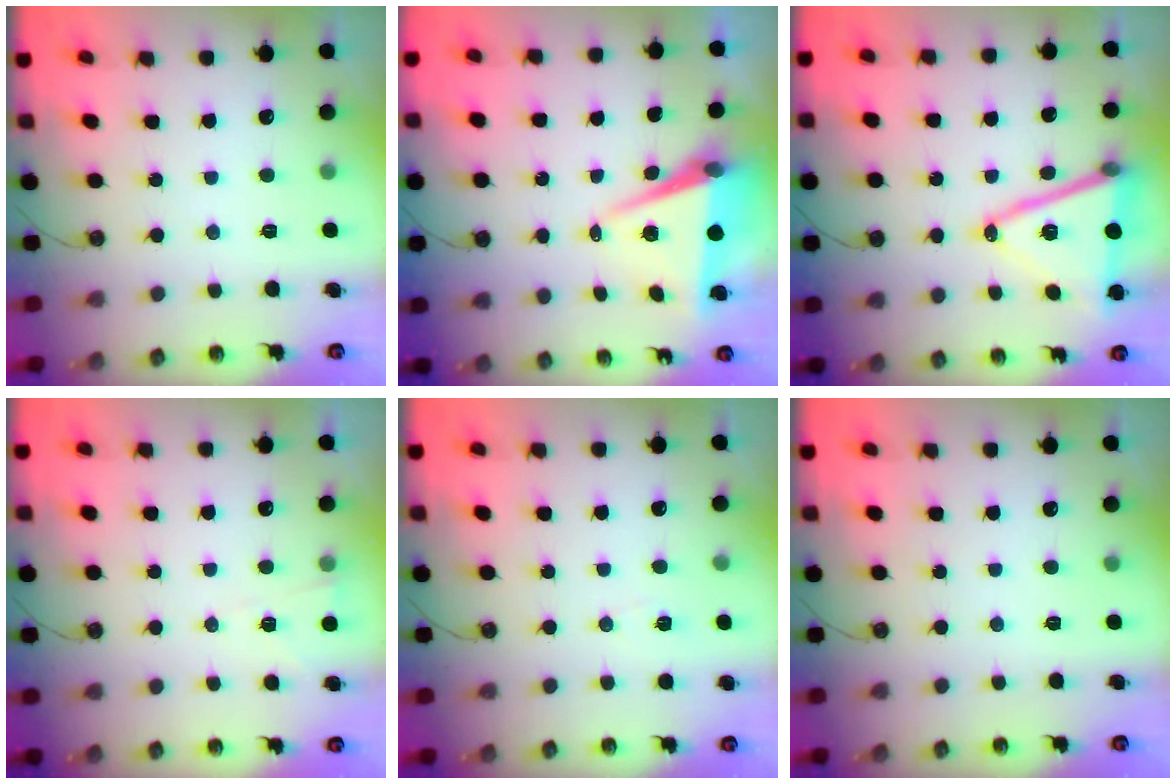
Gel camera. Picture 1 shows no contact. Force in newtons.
{"total": 7.6, "press": 6.3, "slide": 4.3}
{"total": 16.9, "press": 16.5, "slide": 3.8}
{"total": 3.6, "press": 3.1, "slide": 1.8}
{"total": 4.2, "press": 3.8, "slide": 1.8}
{"total": 0.0}